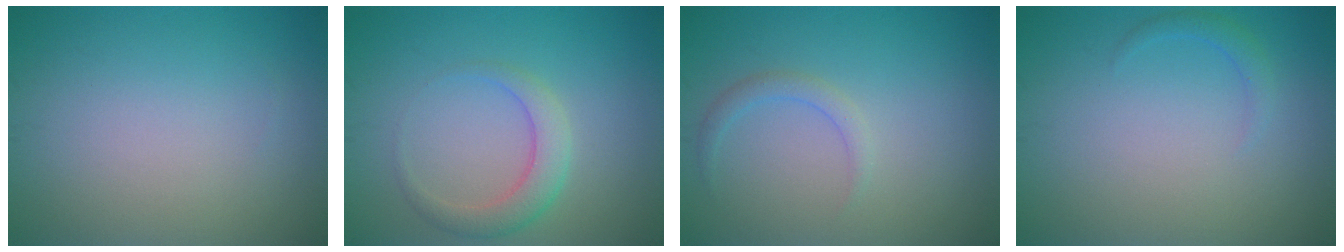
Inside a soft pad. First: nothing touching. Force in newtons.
{"total": 2.9, "press": 2.9, "slide": 0.1}
{"total": 1.3, "press": 1.3, "slide": 0.1}
{"total": 1.1, "press": 1.1, "slide": 0.1}